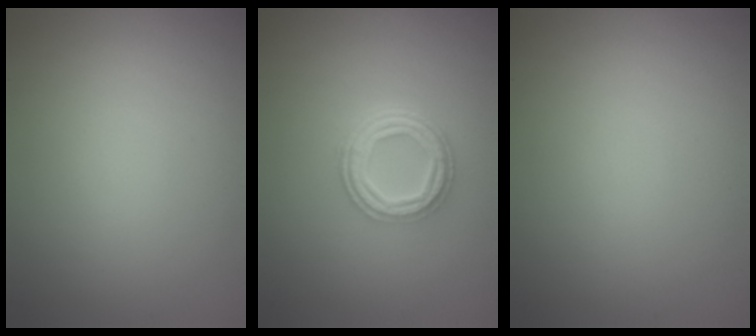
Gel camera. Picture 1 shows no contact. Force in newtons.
{"total": 5.0, "press": 3.6, "slide": 3.4}
{"total": 0.0}